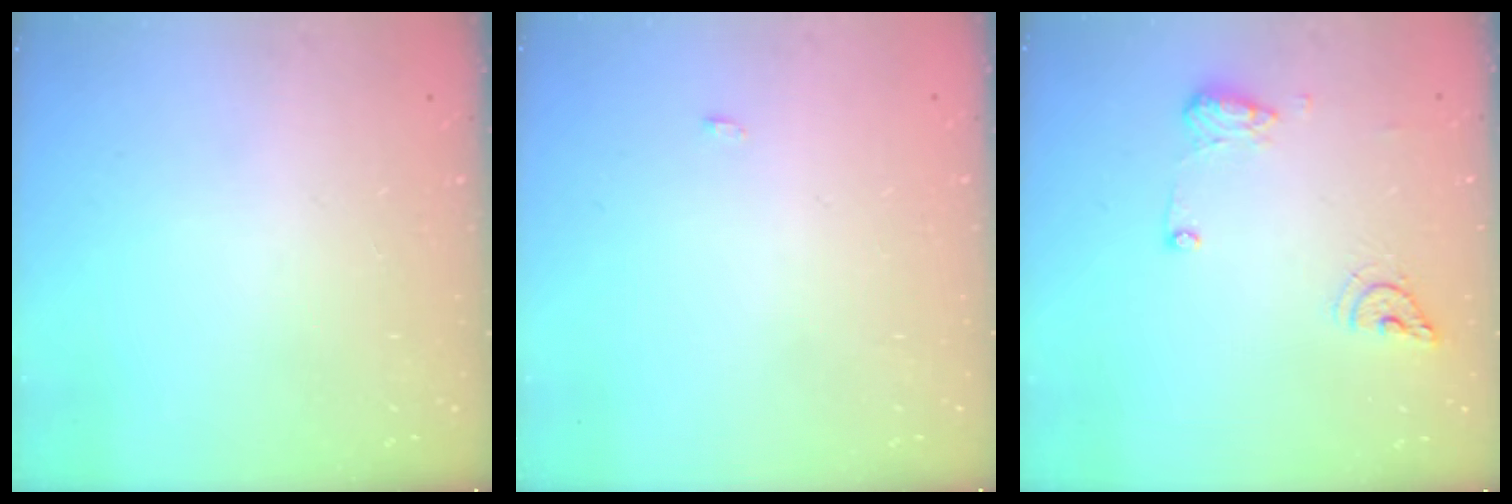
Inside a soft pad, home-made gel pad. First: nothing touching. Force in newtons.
{"total": 6.7, "press": 2.2, "slide": 6.3}
{"total": 9.6, "press": 9.5, "slide": 1.4}